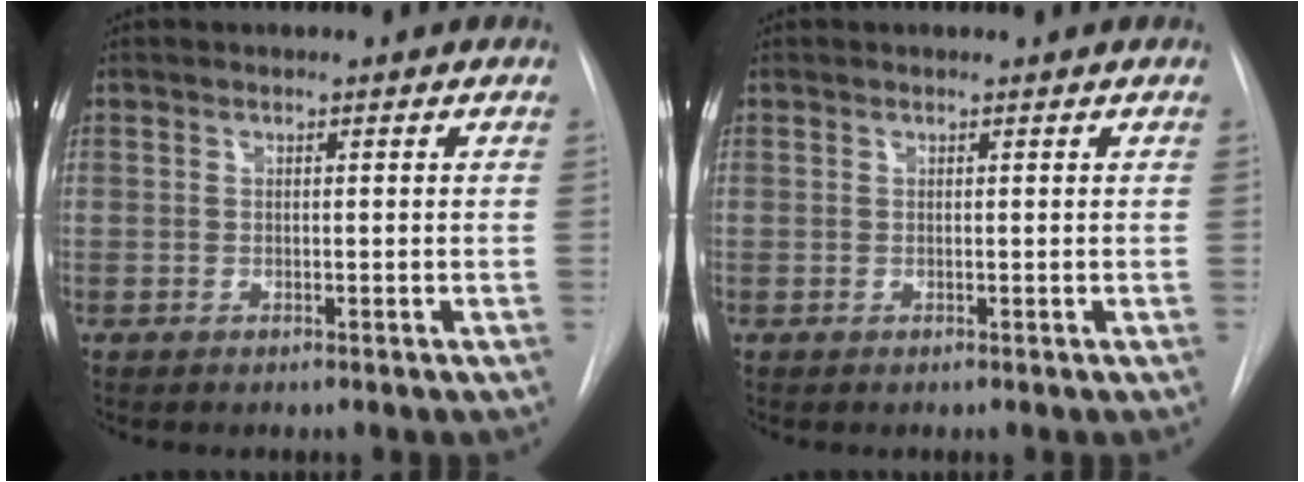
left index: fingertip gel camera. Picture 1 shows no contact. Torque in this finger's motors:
{"motor_torque": [0.04, -0.03, 0.00, -0.01]}